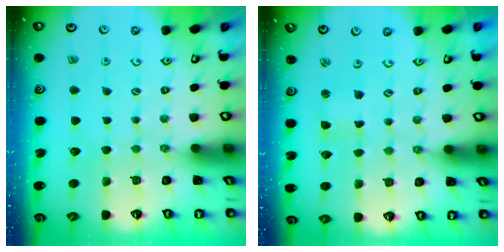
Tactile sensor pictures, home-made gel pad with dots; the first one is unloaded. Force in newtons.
{"total": 0.5, "press": 0.5, "slide": 0.1}